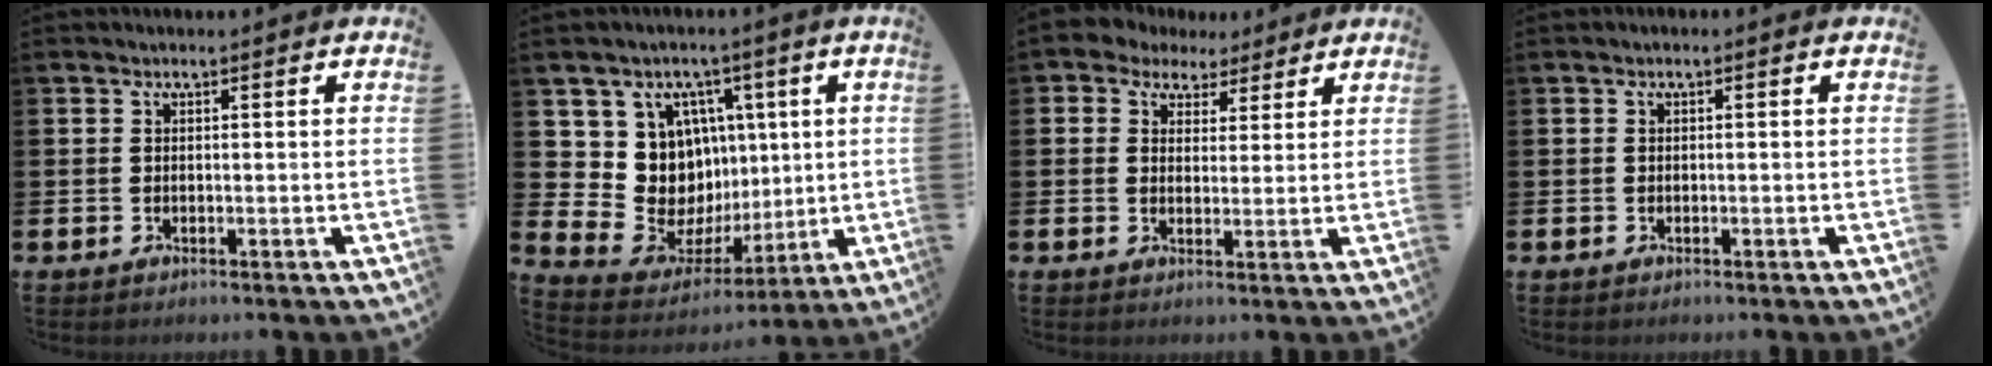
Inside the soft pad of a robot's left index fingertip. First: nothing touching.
{"total": 9.9, "force": [2.6, 9.3, 2.2], "torque": [-0.097, -0.040, 0.056]}
{"total": 3.6, "force": [2.5, 2.4, -0.5], "torque": [-0.010, -0.009, 0.042]}
{"total": 0.0}